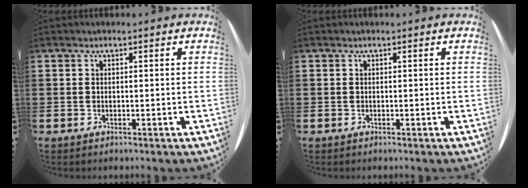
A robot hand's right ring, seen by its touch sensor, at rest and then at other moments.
{"total": 0.0}